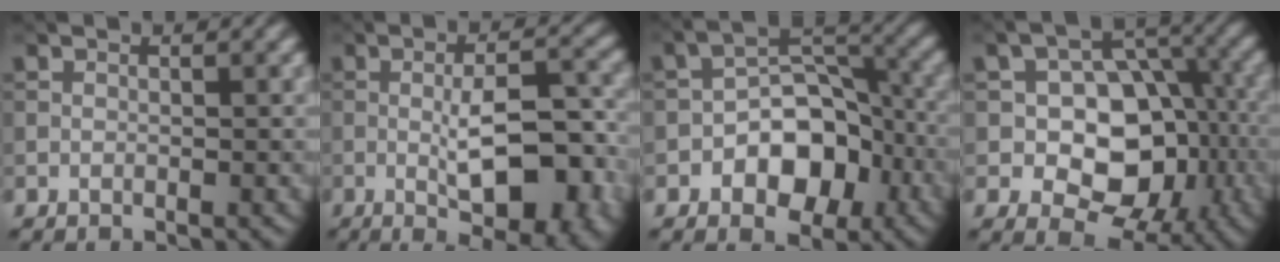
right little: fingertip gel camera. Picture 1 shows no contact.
{"total": 9.7, "force": [-2.2, 3.2, 8.9], "torque": [-0.129, -0.004, -0.028]}
{"total": 7.4, "force": [-2.9, 4.8, 4.8], "torque": [-0.051, 0.010, -0.057]}
{"total": 10.2, "force": [-1.9, 7.0, 7.2], "torque": [-0.085, 0.011, -0.037]}